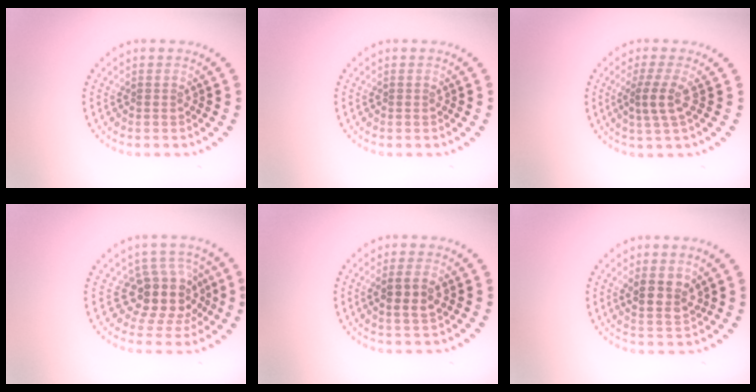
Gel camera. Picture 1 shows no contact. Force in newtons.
{"total": 0.0}
{"total": 2.5, "press": 1.8, "slide": 1.7}
{"total": 4.5, "press": 3.6, "slide": 2.6}
{"total": 2.7, "press": 2.6, "slide": 0.8}
{"total": 2.8, "press": 2.6, "slide": 1.2}